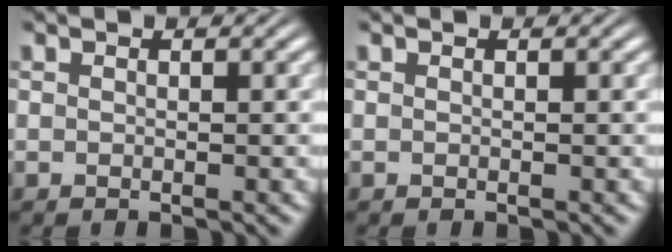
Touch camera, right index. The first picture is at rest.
{"total": 0.0}